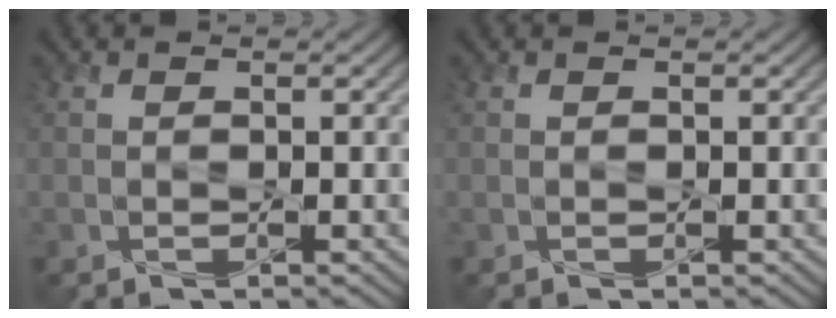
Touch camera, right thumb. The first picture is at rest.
{"total": 0.0}